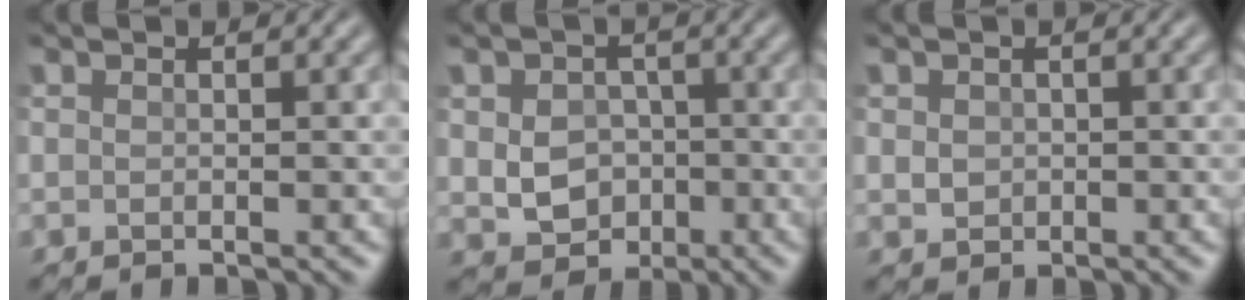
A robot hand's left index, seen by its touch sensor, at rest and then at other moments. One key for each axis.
{"total": 5.5, "fx": -0.6, "fy": 4.5, "fz": 3.0, "tx": -0.050, "ty": -0.002, "tz": -0.018}
{"total": 1.4, "fx": 0.0, "fy": 1.2, "fz": 0.6, "tx": -0.015, "ty": -0.005, "tz": -0.002}